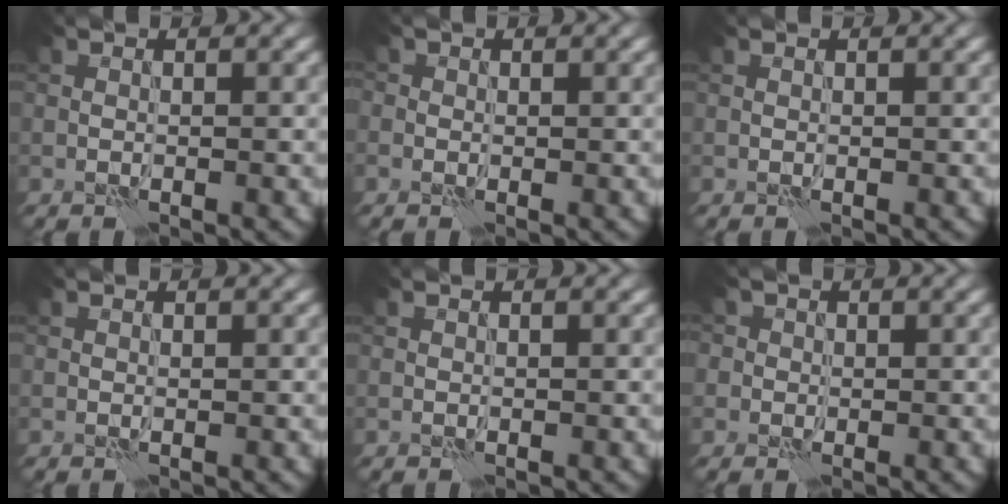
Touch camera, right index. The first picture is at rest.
{"total": 0.7, "force": [0.0, 0.7, 0.2], "torque": [0.000, 0.000, -0.003]}
{"total": 0.0}
{"total": 0.0}
{"total": 0.0}
{"total": 2.2, "force": [0.9, 2.0, 0.6], "torque": [-0.003, 0.007, 0.004]}